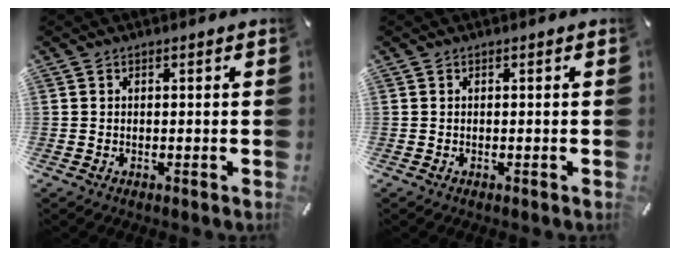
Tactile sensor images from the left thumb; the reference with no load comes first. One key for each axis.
{"total": 0.0}